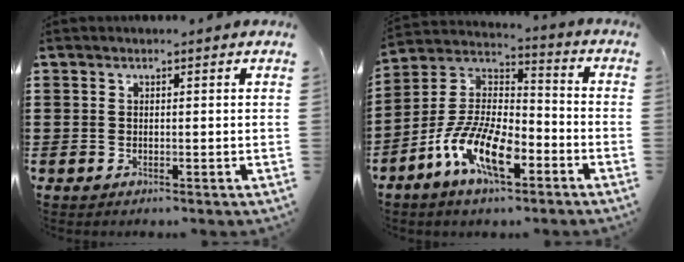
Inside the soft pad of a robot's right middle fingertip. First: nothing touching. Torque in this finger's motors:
{"motor_torque": [2.14, 0.00, 1.05, 0.21]}